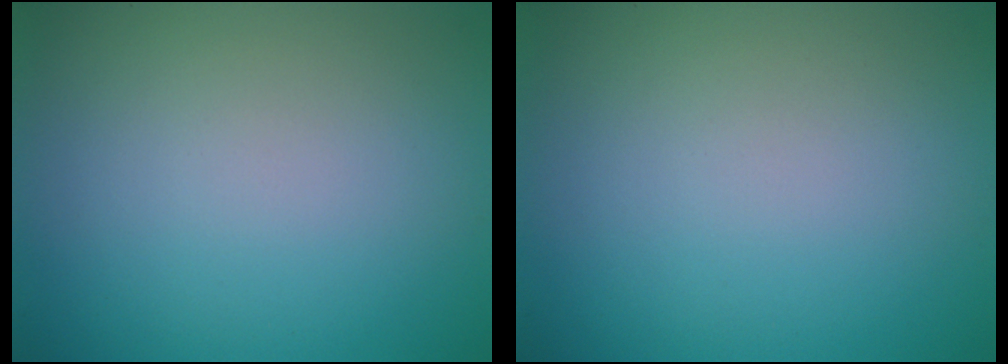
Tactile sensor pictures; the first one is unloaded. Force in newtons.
{"total": 0.0}